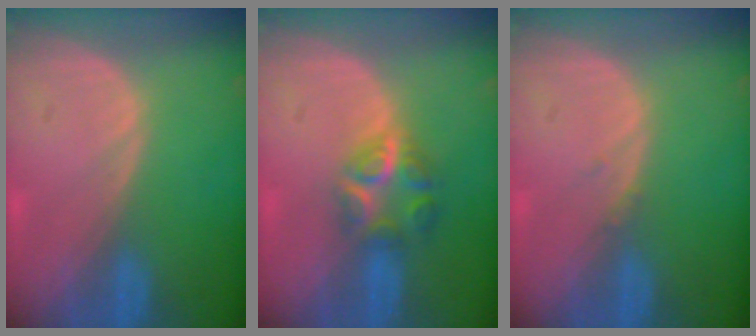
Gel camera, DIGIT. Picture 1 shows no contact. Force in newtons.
{"total": 6.0, "press": 5.5, "slide": 2.5}
{"total": 0.6, "press": 0.5, "slide": 0.1}